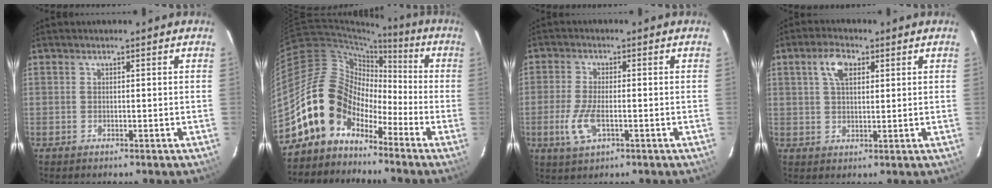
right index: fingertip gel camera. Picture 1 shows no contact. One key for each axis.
{"total": 12.1, "fx": -7.7, "fy": 8.4, "fz": 4.0, "tx": -0.076, "ty": 0.037, "tz": -0.153}
{"total": 6.5, "fx": -2.2, "fy": 2.5, "fz": 5.5, "tx": -0.126, "ty": -0.008, "tz": -0.042}
{"total": 5.3, "fx": 2.2, "fy": 2.8, "fz": 4.0, "tx": -0.074, "ty": 0.013, "tz": 0.040}